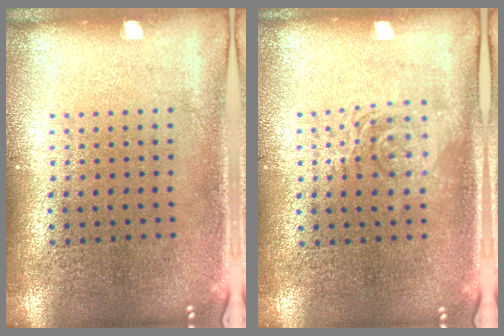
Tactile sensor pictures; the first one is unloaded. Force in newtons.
{"total": 1.3, "press": 1.2, "slide": 0.5}